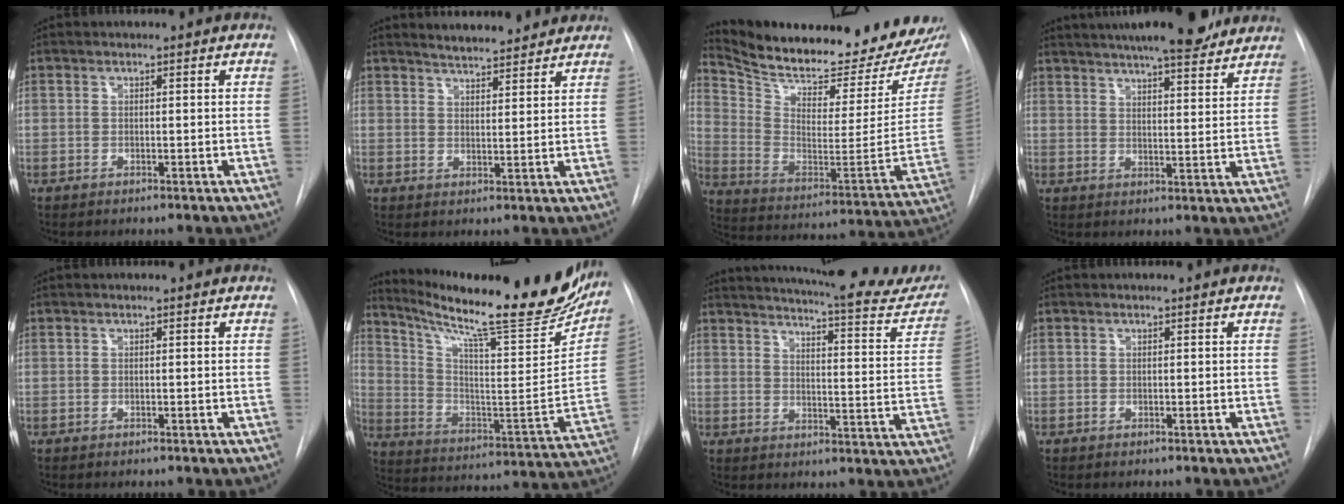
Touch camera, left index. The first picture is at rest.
{"total": 8.1, "force": [7.6, 1.5, 2.3], "torque": [-0.035, 0.008, 0.102]}
{"total": 26.1, "force": [24.0, 3.4, 9.6], "torque": [-0.166, -0.097, 0.342]}
{"total": 20.1, "force": [17.2, 3.5, 9.7], "torque": [-0.160, 0.023, 0.230]}
{"total": 0.0}
{"total": 29.2, "force": [24.3, 3.7, 15.7], "torque": [-0.253, -0.066, 0.339]}
{"total": 23.9, "force": [21.8, 3.4, 9.3], "torque": [-0.129, -0.067, 0.253]}
{"total": 0.0}